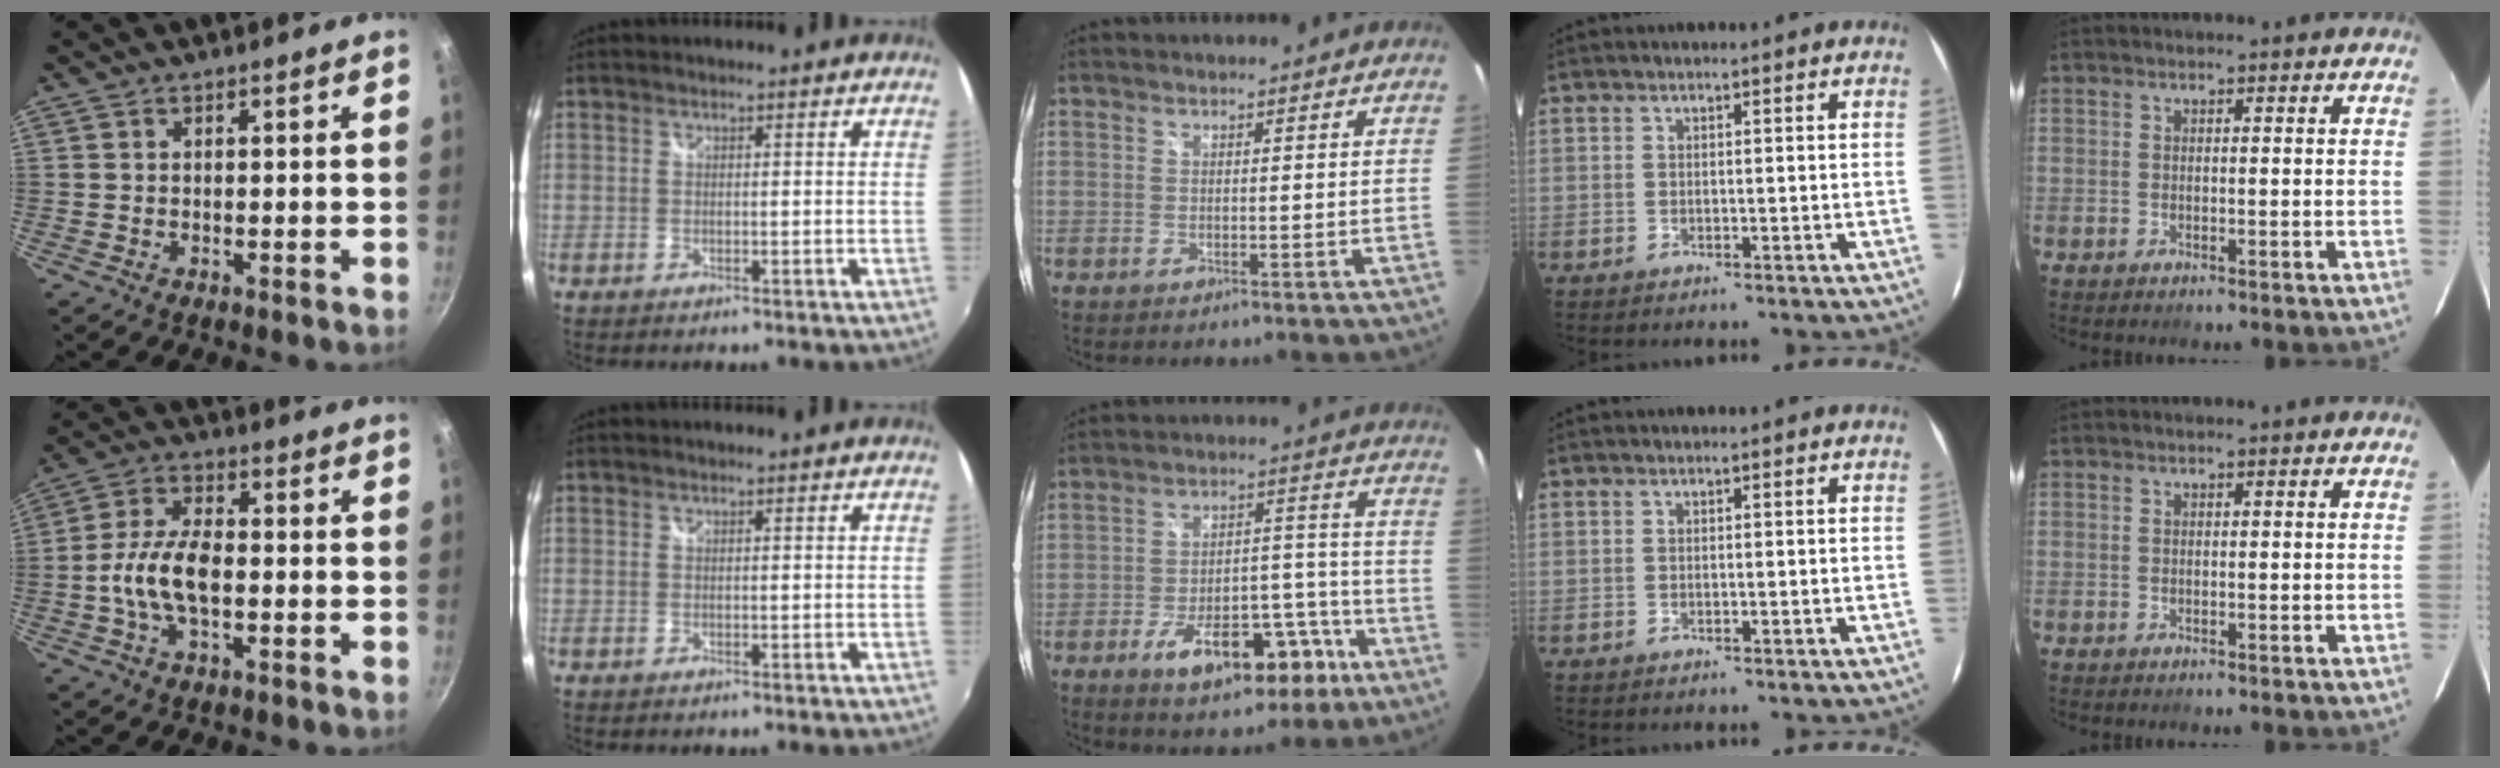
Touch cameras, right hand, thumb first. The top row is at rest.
{"thumb": {"total": 9.8, "force": [-1.6, 4.9, 8.4], "torque": [-0.161, 0.026, -0.039]}, "middle": {"total": 14.5, "force": [-8.2, 6.9, 9.7], "torque": [-0.166, 0.023, -0.109]}}